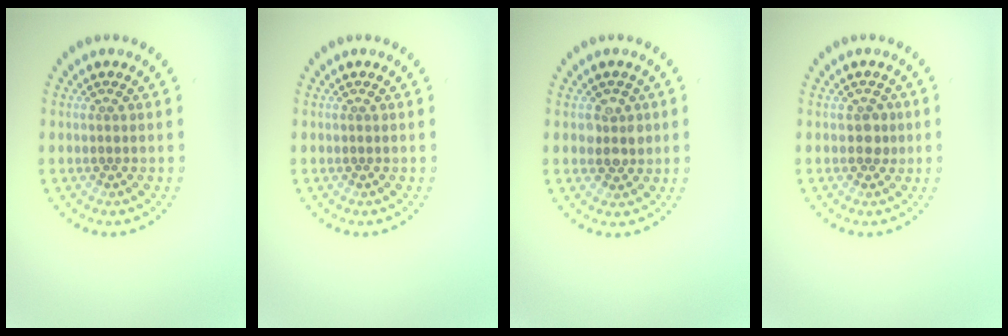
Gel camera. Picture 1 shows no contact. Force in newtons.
{"total": 0.0}
{"total": 2.3, "press": 2.1, "slide": 0.9}
{"total": 1.1, "press": 1.1, "slide": 0.4}